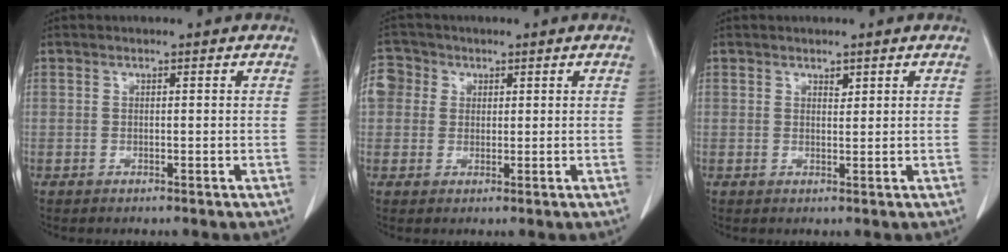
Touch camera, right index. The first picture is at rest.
{"total": 4.7, "force": [1.1, 4.5, 0.7], "torque": [-0.014, 0.014, 0.021]}
{"total": 0.9, "force": [0.7, 0.4, 0.5], "torque": [-0.005, -0.006, 0.011]}